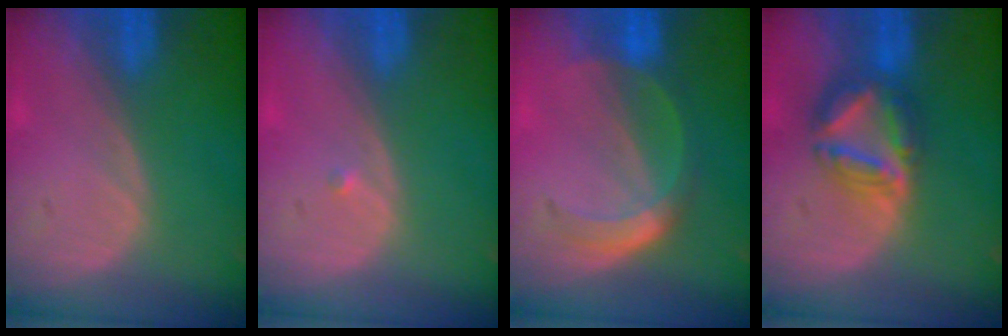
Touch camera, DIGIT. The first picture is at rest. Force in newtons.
{"total": 0.6, "press": 0.5, "slide": 0.4}
{"total": 6.0, "press": 5.2, "slide": 3.1}
{"total": 7.3, "press": 6.4, "slide": 3.5}